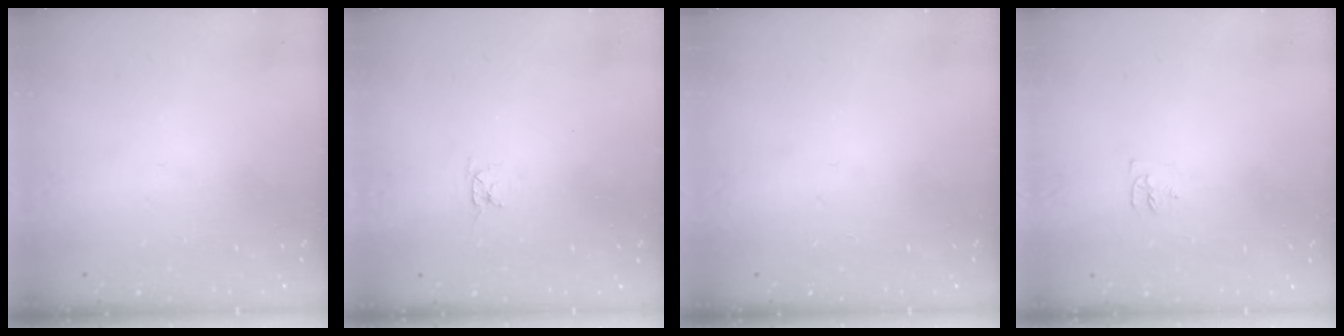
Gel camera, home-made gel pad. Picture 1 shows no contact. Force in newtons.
{"total": 2.8, "press": 2.8, "slide": 0.3}
{"total": 0.0}
{"total": 4.0, "press": 3.9, "slide": 0.4}